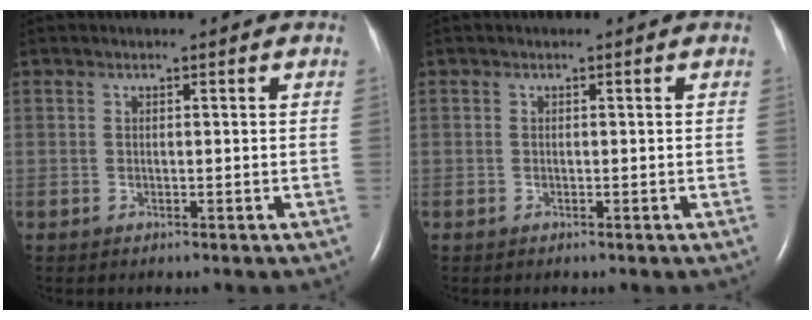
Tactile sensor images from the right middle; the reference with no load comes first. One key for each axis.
{"total": 0.0}